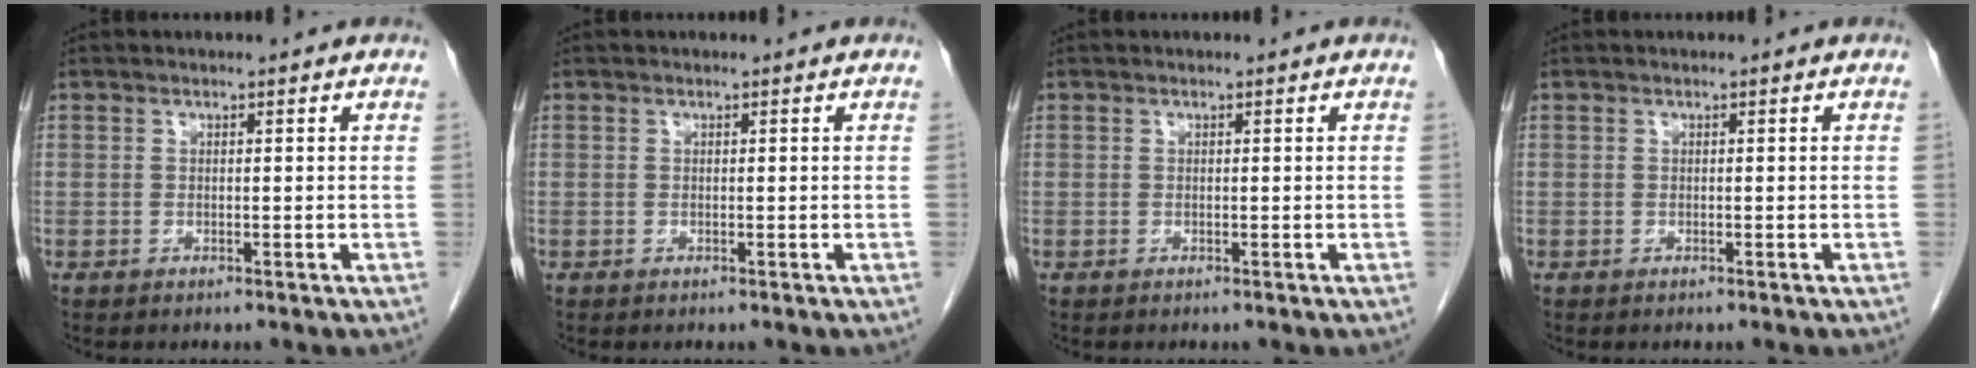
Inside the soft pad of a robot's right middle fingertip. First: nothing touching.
{"total": 0.0}
{"total": 0.0}
{"total": 0.0}